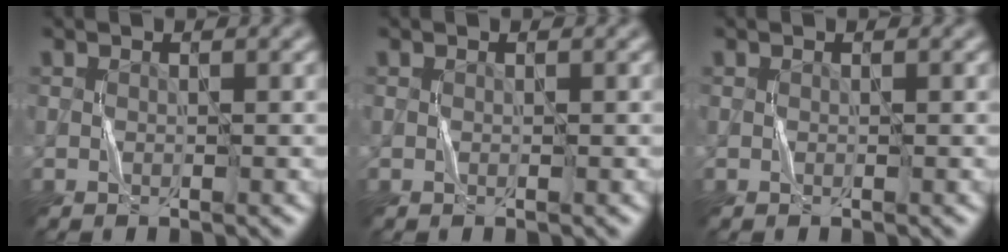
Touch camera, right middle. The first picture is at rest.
{"total": 0.0}
{"total": 0.0}